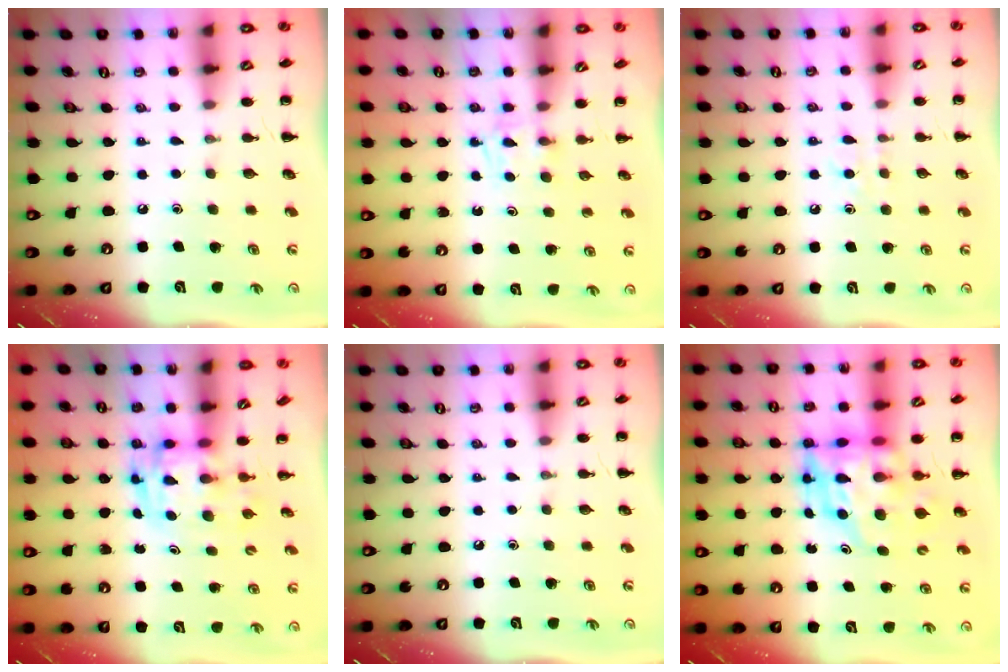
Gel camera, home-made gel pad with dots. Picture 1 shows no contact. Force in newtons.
{"total": 2.4, "press": 2.1, "slide": 1.1}
{"total": 4.2, "press": 4.0, "slide": 1.3}
{"total": 2.8, "press": 2.7, "slide": 0.5}
{"total": 0.0}
{"total": 9.1, "press": 8.7, "slide": 2.8}